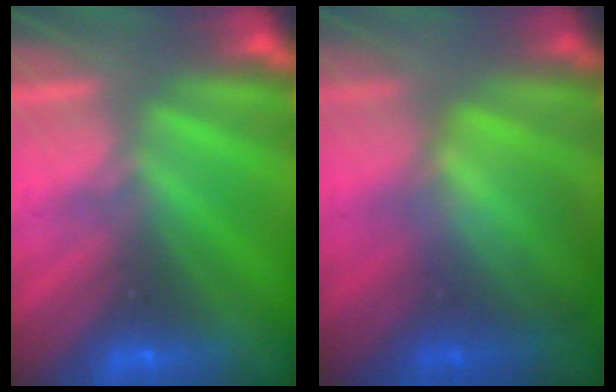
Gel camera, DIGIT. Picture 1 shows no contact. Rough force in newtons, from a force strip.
{"total": 3.8}